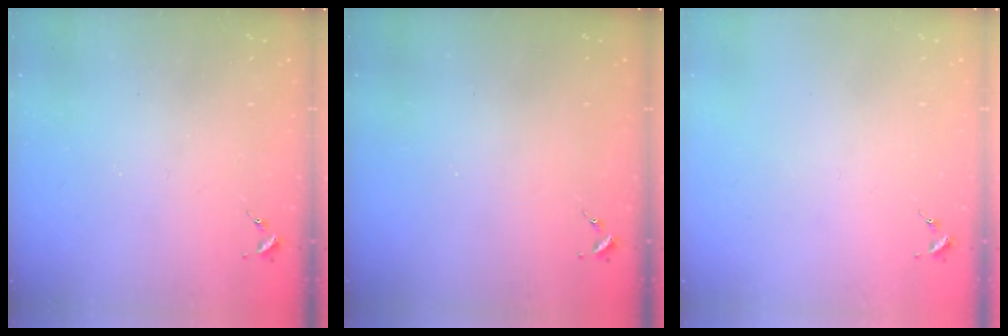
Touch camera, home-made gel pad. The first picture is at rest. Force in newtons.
{"total": 0.0}
{"total": 0.0}